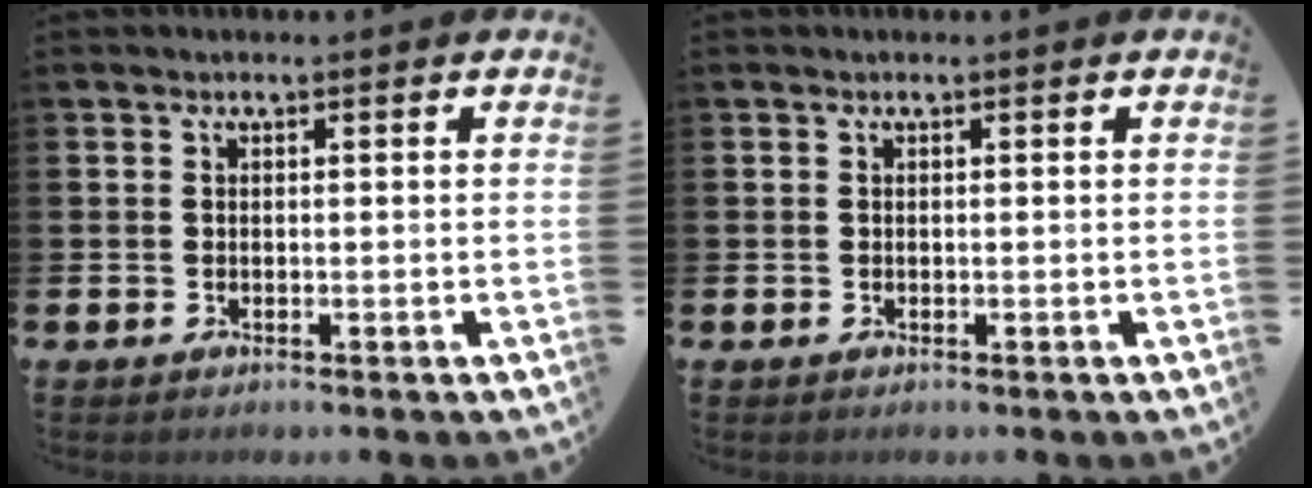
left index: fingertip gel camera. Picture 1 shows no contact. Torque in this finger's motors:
{"motor_torque": [-0.14, 0.02, -0.04, -0.01]}